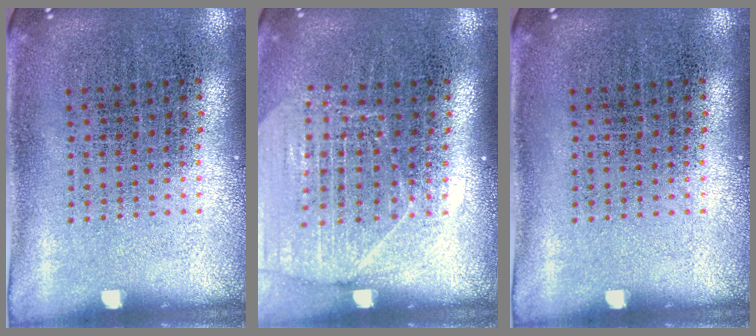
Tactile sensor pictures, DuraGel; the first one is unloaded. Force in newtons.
{"total": 1.6, "press": 1.5, "slide": 0.5}
{"total": 0.0}